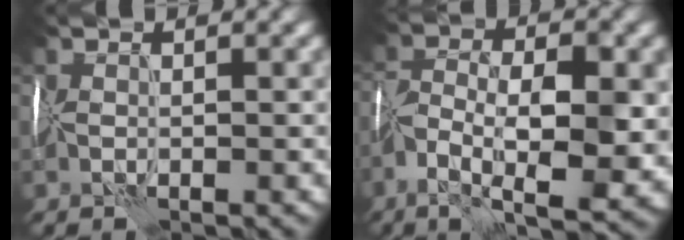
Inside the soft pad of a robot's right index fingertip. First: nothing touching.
{"total": 10.3, "force": [-3.2, 4.5, 8.7], "torque": [-0.143, -0.004, -0.054]}